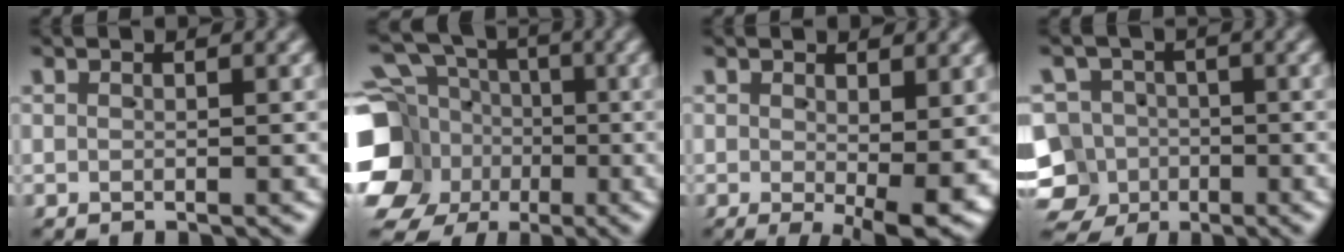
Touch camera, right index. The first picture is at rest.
{"total": 13.0, "force": [-1.8, 11.5, 5.9], "torque": [-0.110, -0.046, -0.030]}
{"total": 5.0, "force": [-1.2, 1.1, 4.7], "torque": [-0.062, -0.020, -0.008]}
{"total": 13.0, "force": [-3.4, 12.0, 3.5], "torque": [-0.099, -0.065, -0.056]}